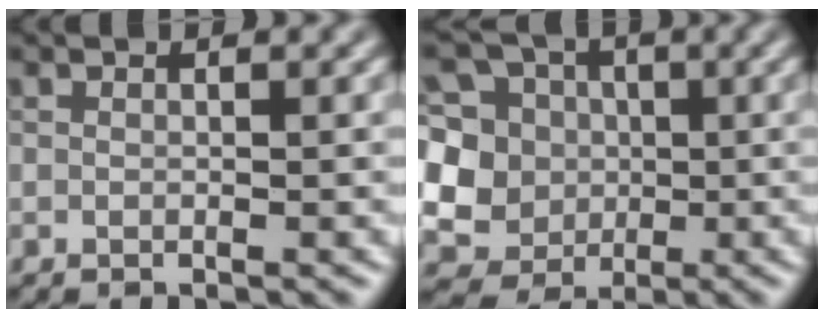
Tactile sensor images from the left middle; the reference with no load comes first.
{"total": 9.9, "force": [0.6, 9.3, 3.5], "torque": [-0.100, 0.042, -0.022]}